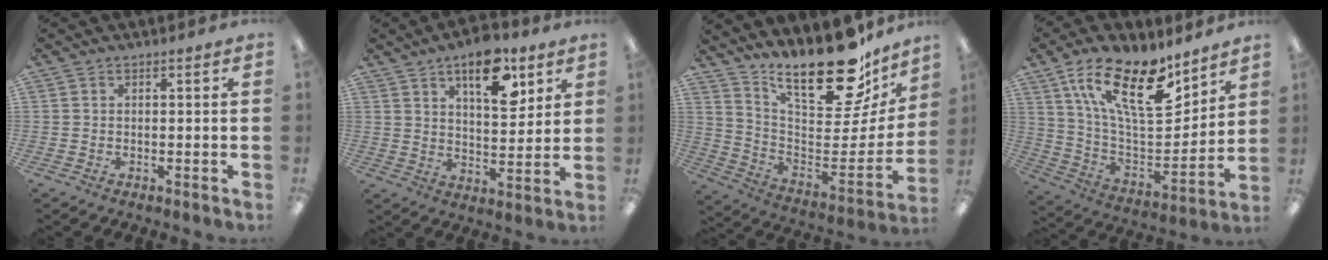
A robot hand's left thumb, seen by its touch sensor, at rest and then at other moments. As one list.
[{"total": 13.8, "force": [8.0, 6.4, 9.3], "torque": [-0.122, -0.036, 0.132]}, {"total": 24.1, "force": [18.8, 8.1, 12.6], "torque": [-0.166, -0.148, 0.317]}, {"total": 21.6, "force": [13.7, 8.6, 14.3], "torque": [-0.251, -0.077, 0.241]}]